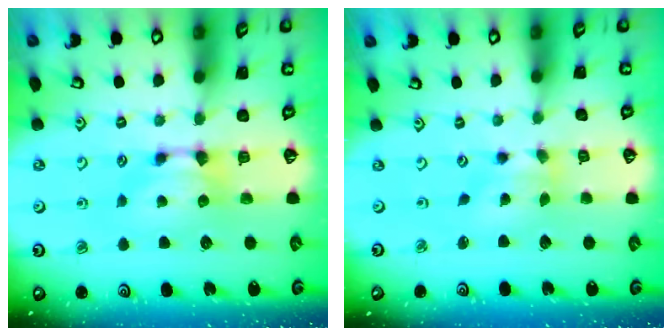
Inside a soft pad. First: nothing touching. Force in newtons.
{"total": 1.5, "press": 0.6, "slide": 1.4}